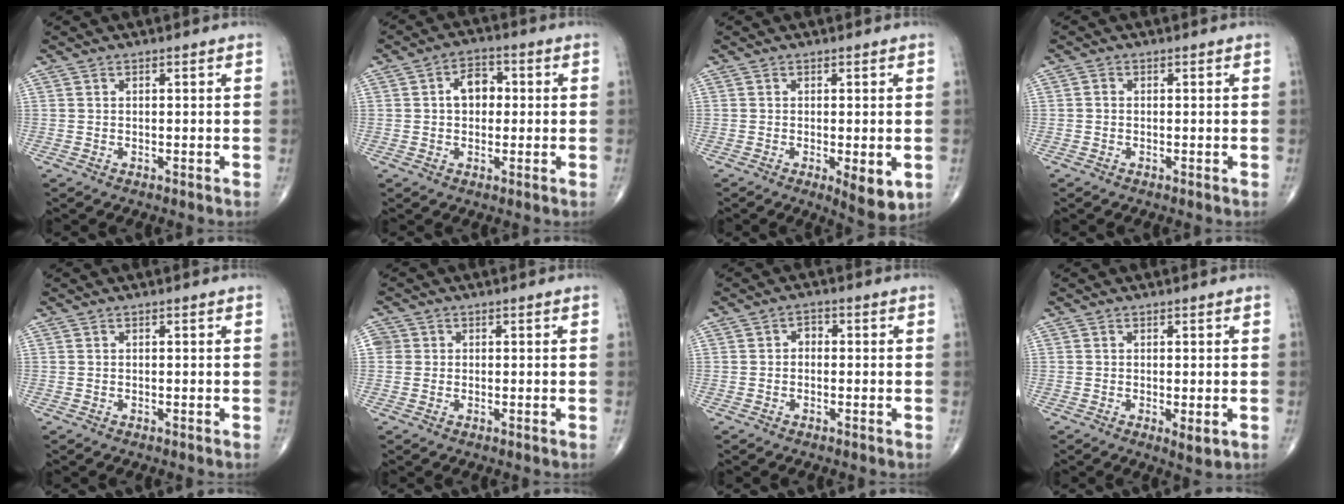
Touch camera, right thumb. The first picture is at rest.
{"total": 6.0, "force": [0.6, 4.2, 4.2], "torque": [-0.051, 0.016, 0.004]}
{"total": 5.7, "force": [-1.5, 1.9, 5.2], "torque": [-0.069, -0.016, -0.017]}
{"total": 0.7, "force": [-0.1, 0.6, 0.3], "torque": [-0.003, 0.001, -0.006]}
{"total": 0.0}
{"total": 2.6, "force": [0.3, 2.6, 0.5], "torque": [0.004, 0.008, 0.007]}
{"total": 1.9, "force": [-0.1, 1.4, 1.2], "torque": [-0.007, 0.011, -0.007]}
{"total": 2.4, "force": [-0.5, 0.7, 2.2], "torque": [-0.033, -0.009, -0.006]}